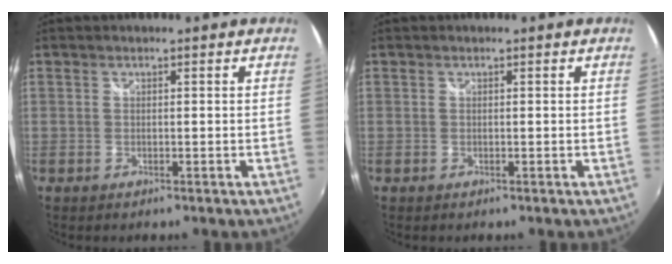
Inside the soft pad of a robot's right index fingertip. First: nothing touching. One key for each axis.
{"total": 0.0}